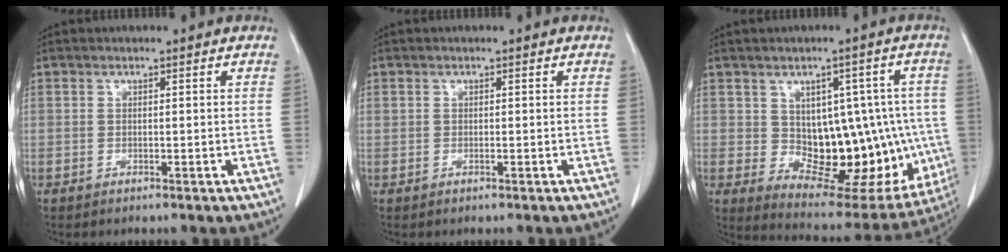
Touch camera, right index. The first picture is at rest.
{"total": 0.0}
{"total": 17.1, "force": [-0.8, 9.2, 14.4], "torque": [-0.173, 0.017, 0.018]}